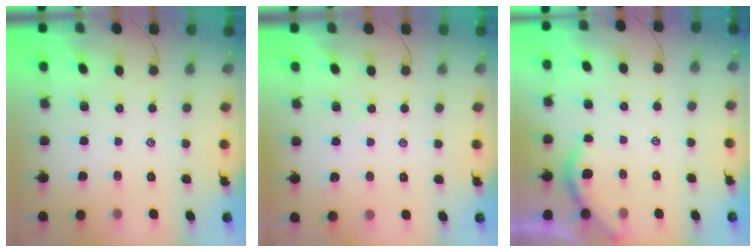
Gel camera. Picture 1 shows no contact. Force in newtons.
{"total": 2.4, "press": 2.4, "slide": 0.3}
{"total": 2.3, "press": 2.2, "slide": 0.3}